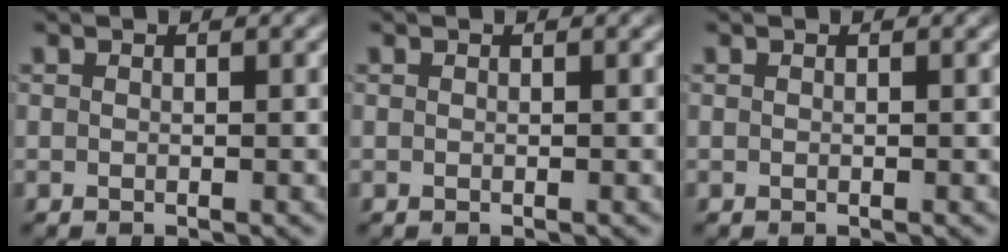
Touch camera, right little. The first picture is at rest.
{"total": 0.0}
{"total": 0.0}